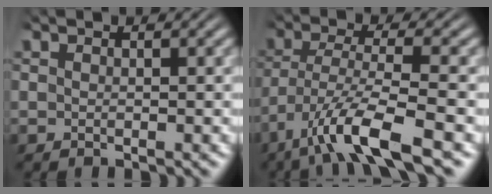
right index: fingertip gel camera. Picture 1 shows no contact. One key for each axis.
{"total": 6.2, "fx": -3.1, "fy": 1.8, "fz": 5.1, "tx": -0.111, "ty": -0.026, "tz": -0.037}